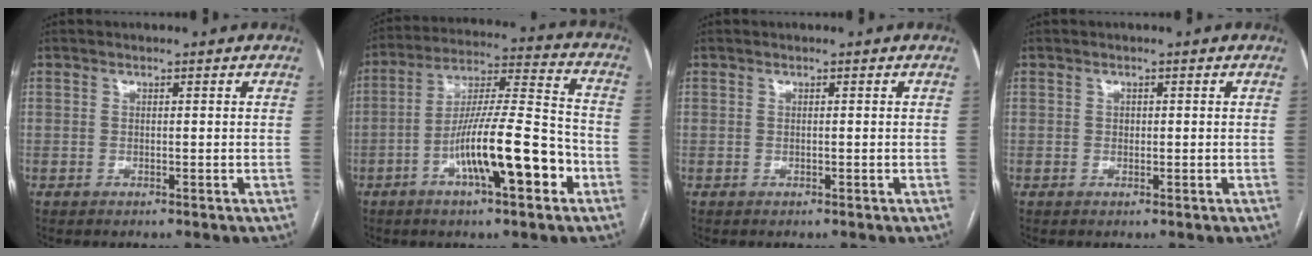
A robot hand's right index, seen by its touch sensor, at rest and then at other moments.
{"total": 15.1, "force": [-5.9, 2.1, 13.8], "torque": [-0.240, 0.009, -0.095]}
{"total": 0.0}
{"total": 0.6, "force": [0.0, 0.5, 0.3], "torque": [-0.001, 0.002, 0.000]}